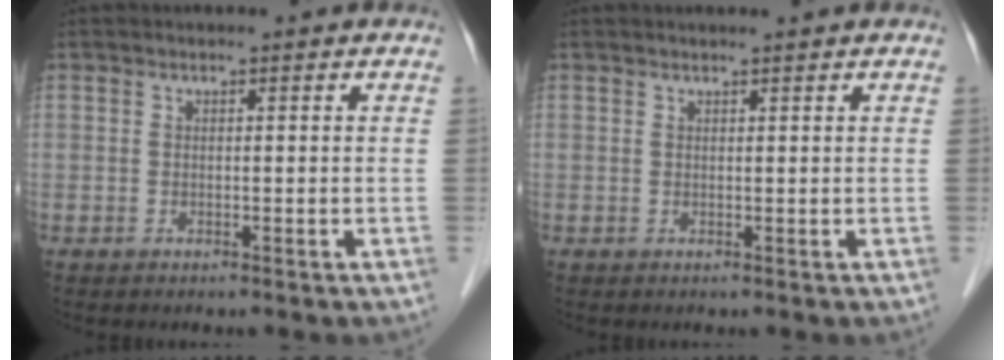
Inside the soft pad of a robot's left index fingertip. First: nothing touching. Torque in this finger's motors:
{"motor_torque": [0.35, -0.50, 0.02, -0.01]}